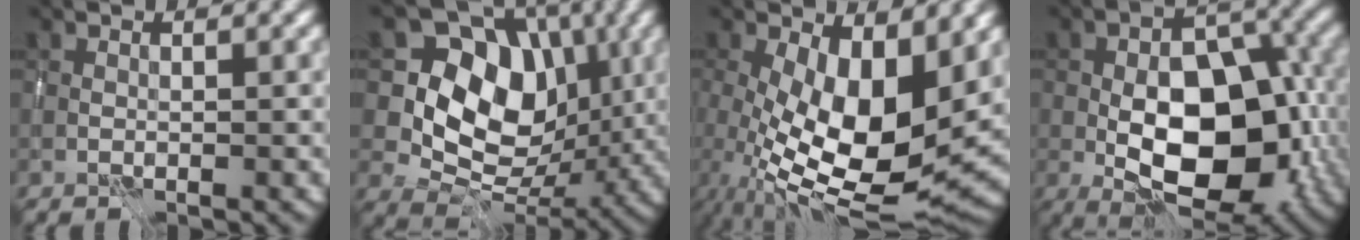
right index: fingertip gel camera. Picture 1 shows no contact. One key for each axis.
{"total": 9.6, "fx": 1.5, "fy": 7.6, "fz": 5.7, "tx": -0.090, "ty": -0.013, "tz": 0.013}
{"total": 11.8, "fx": 0.2, "fy": 5.7, "fz": 10.3, "tx": -0.176, "ty": -0.028, "tz": 0.007}
{"total": 12.1, "fx": -2.8, "fy": 6.7, "fz": 9.7, "tx": -0.137, "ty": -0.001, "tz": -0.050}